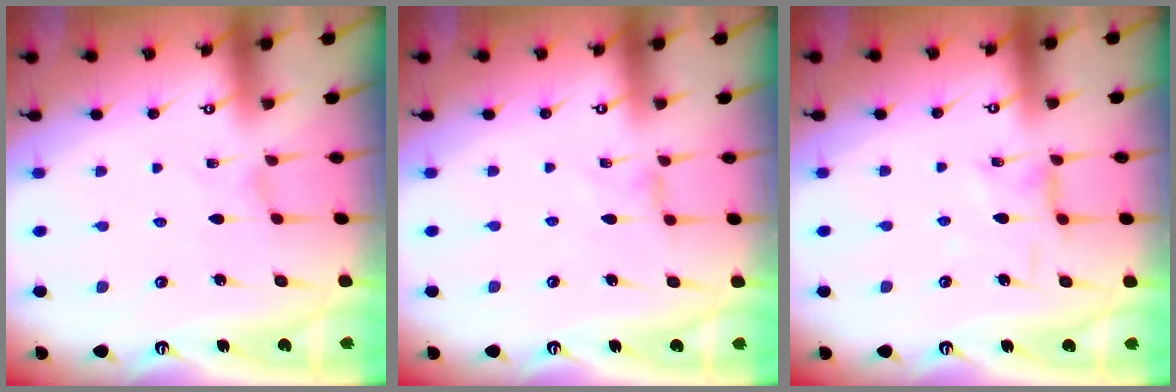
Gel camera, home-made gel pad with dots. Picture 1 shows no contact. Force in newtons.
{"total": 0.0}
{"total": 1.3, "press": 1.2, "slide": 0.4}